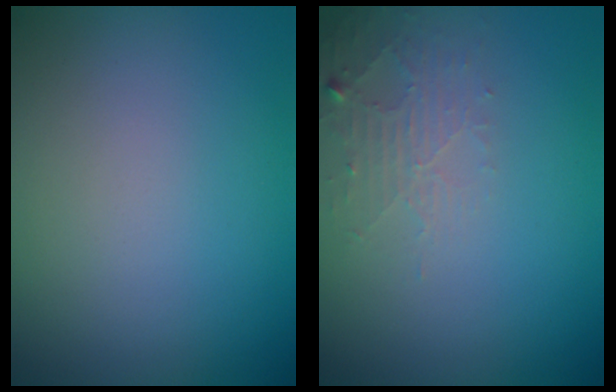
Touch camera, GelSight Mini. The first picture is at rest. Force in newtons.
{"total": 1.9, "press": 1.9, "slide": 0.3}